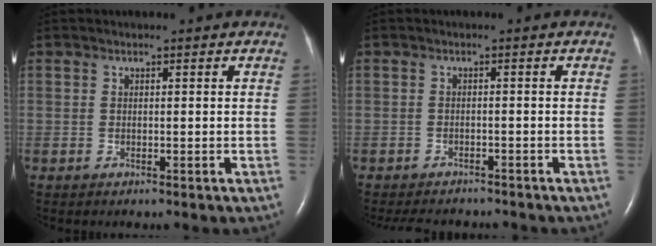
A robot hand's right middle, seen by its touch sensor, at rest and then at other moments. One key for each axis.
{"total": 7.1, "fx": -6.5, "fy": 2.0, "fz": 2.0, "tx": -0.029, "ty": -0.008, "tz": -0.086}